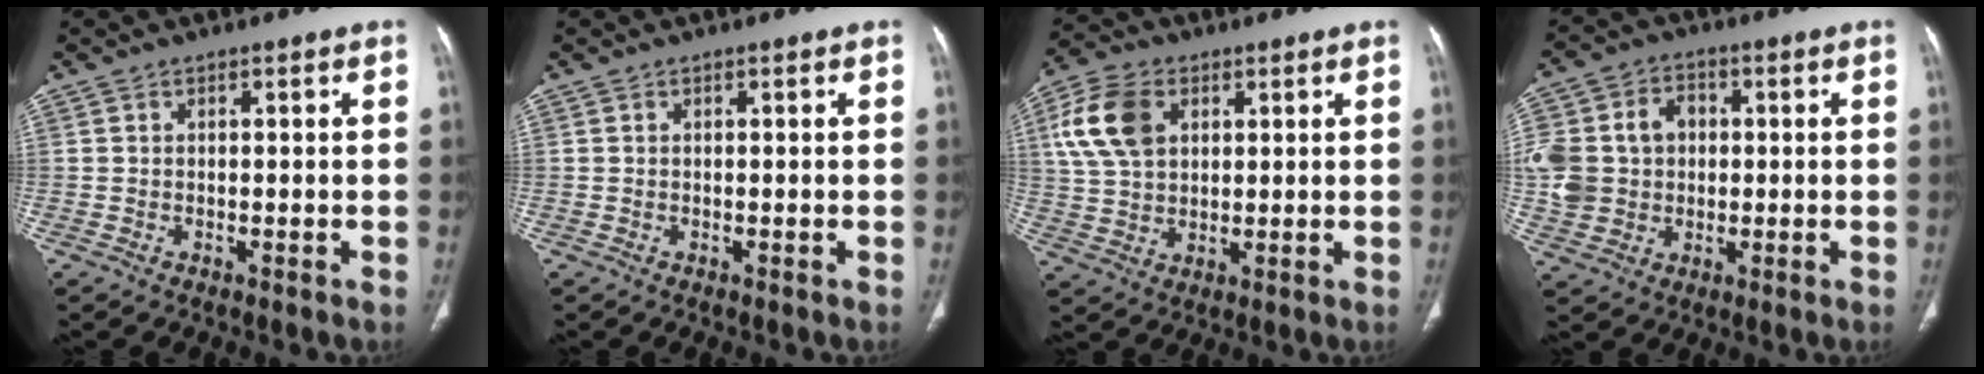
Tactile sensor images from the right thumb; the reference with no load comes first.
{"total": 0.0}
{"total": 11.7, "force": [3.7, 7.9, 7.7], "torque": [-0.145, 0.003, 0.070]}
{"total": 17.6, "force": [1.4, 14.8, 9.5], "torque": [-0.218, 0.033, 0.038]}